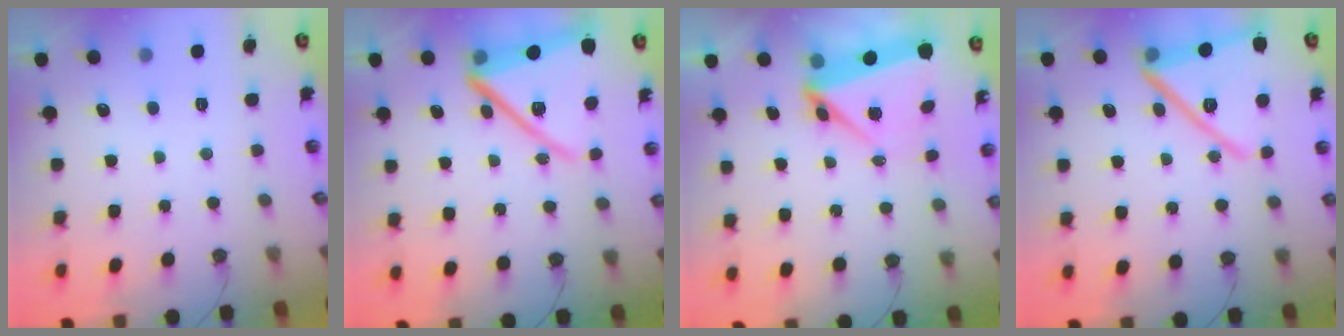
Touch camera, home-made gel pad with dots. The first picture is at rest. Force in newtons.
{"total": 18.1, "press": 18.0, "slide": 1.5}
{"total": 6.2, "press": 6.2, "slide": 0.2}
{"total": 17.9, "press": 16.8, "slide": 6.2}